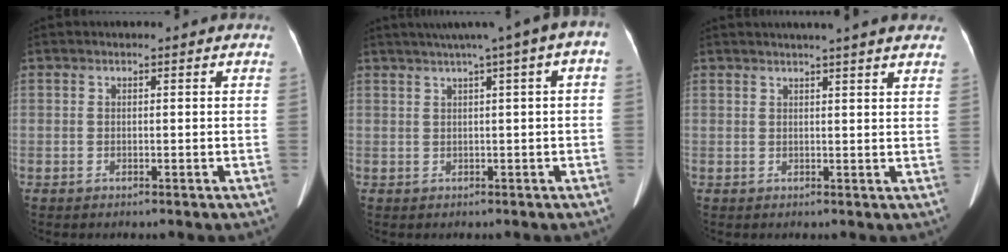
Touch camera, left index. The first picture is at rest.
{"total": 9.1, "force": [4.0, 1.1, 8.1], "torque": [-0.114, 0.044, 0.046]}
{"total": 11.2, "force": [9.7, 0.4, 5.7], "torque": [-0.076, 0.020, 0.101]}